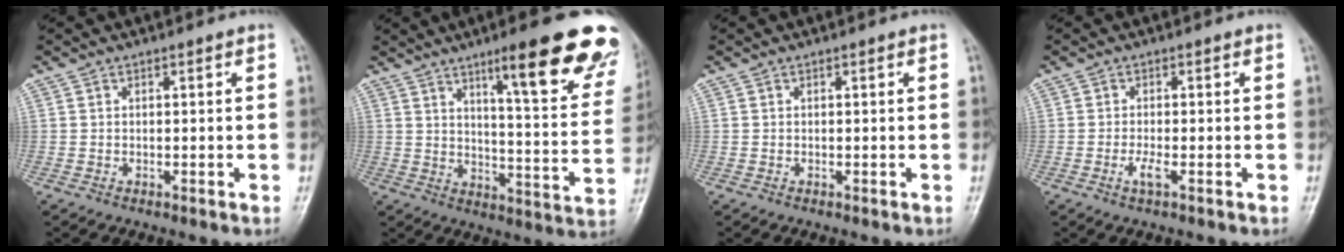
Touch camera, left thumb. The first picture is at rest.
{"total": 22.4, "force": [13.9, 3.9, 17.2], "torque": [-0.194, -0.061, 0.186]}
{"total": 0.0}
{"total": 2.2, "force": [-0.7, 0.4, 2.1], "torque": [-0.042, -0.001, -0.013]}